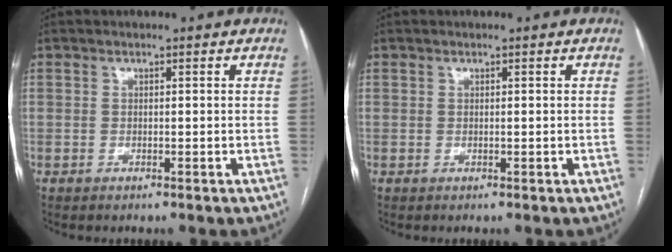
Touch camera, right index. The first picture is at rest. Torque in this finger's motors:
{"motor_torque": [0.01, -0.01, 0.03, 0.01]}